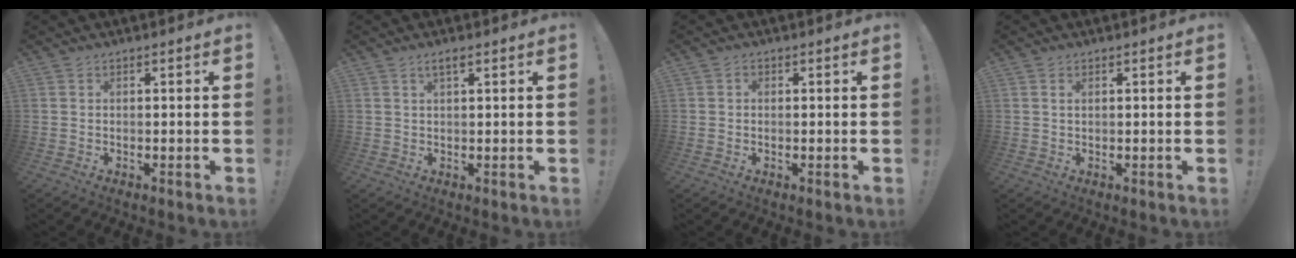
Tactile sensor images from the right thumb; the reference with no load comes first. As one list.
[{"total": 3.9, "force": [1.9, 1.2, 3.2], "torque": [-0.061, 0.000, 0.032]}, {"total": 0.7, "force": [-0.3, 0.5, 0.4], "torque": [-0.016, 0.006, -0.004]}, {"total": 0.8, "force": [0.4, 0.7, 0.3], "torque": [-0.002, -0.001, 0.006]}]